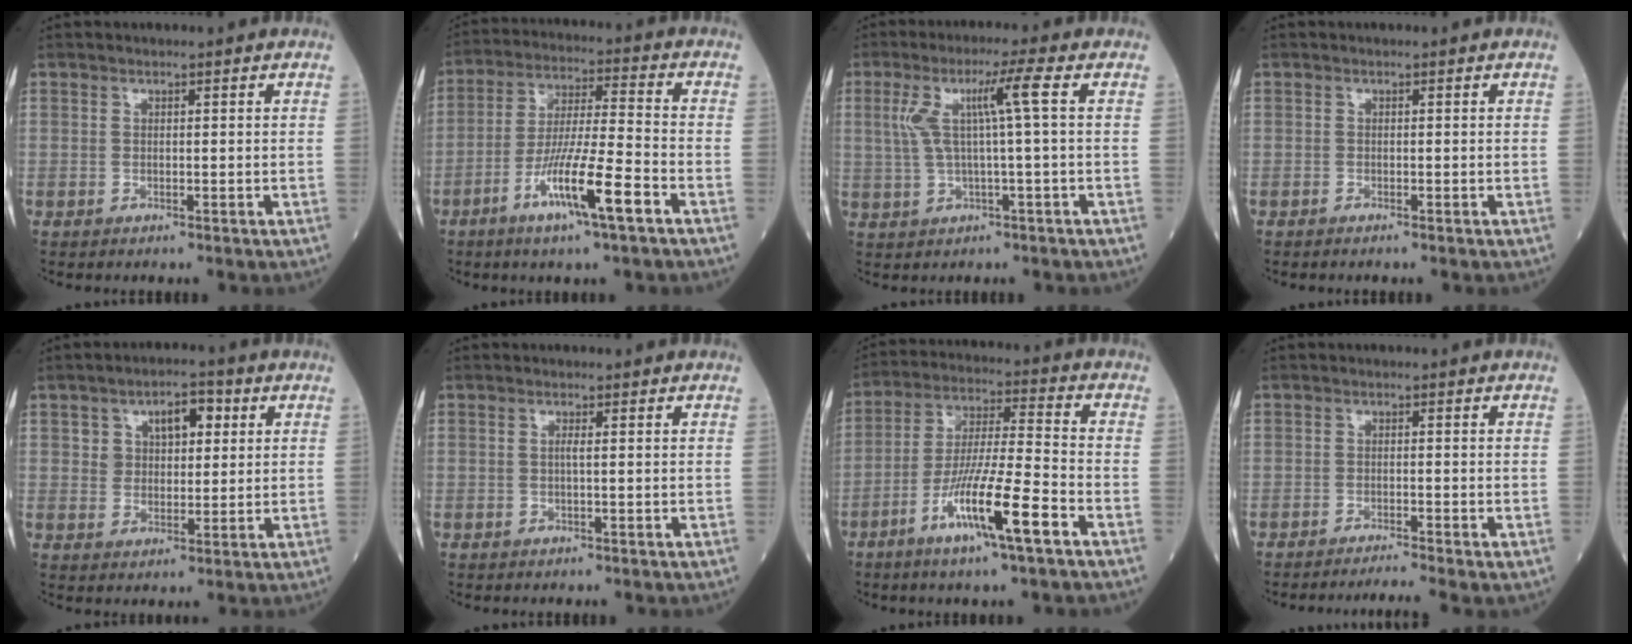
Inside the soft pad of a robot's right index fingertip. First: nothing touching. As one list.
[{"total": 11.7, "force": [-5.8, 0.2, 10.2], "torque": [-0.192, -0.012, -0.107]}, {"total": 6.6, "force": [1.3, -0.8, 6.5], "torque": [-0.129, 0.020, 0.035]}, {"total": 0.0}, {"total": 6.4, "force": [2.6, 3.8, 4.4], "torque": [-0.063, 0.019, 0.043]}, {"total": 0.8, "force": [0.0, -0.1, 0.8], "torque": [-0.019, 0.000, -0.002]}, {"total": 12.6, "force": [-6.3, 0.1, 10.9], "torque": [-0.209, -0.013, -0.115]}, {"total": 2.9, "force": [-2.6, -1.1, 0.9], "torque": [-0.022, -0.007, -0.044]}]